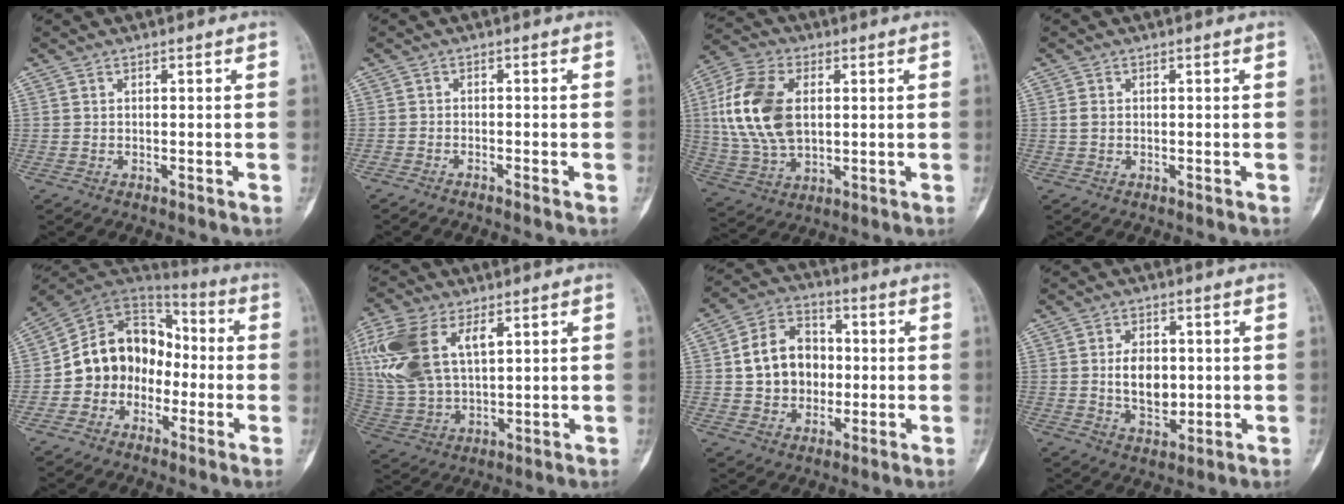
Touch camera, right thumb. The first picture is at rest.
{"total": 1.3, "force": [-1.0, -0.2, 0.7], "torque": [-0.014, 0.008, -0.020]}
{"total": 16.5, "force": [2.6, 10.2, 12.7], "torque": [-0.259, 0.001, 0.051]}
{"total": 1.3, "force": [0.1, 1.0, 0.8], "torque": [-0.015, 0.004, 0.002]}
{"total": 14.6, "force": [-3.0, 12.2, 7.5], "torque": [-0.089, 0.065, -0.063]}
{"total": 18.2, "force": [6.7, 10.3, 13.4], "torque": [-0.286, -0.007, 0.134]}
{"total": 13.5, "force": [0.4, 10.9, 7.9], "torque": [-0.099, 0.024, 0.007]}
{"total": 7.8, "force": [0.3, 5.2, 5.7], "torque": [-0.075, -0.007, 0.011]}